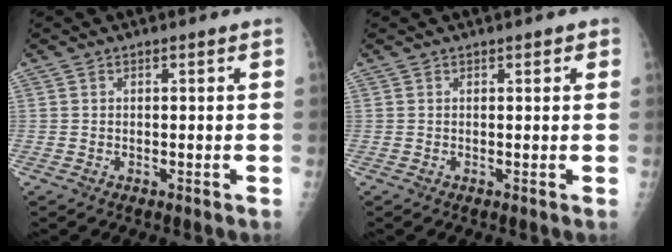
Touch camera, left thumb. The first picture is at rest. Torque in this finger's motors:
{"motor_torque": [-0.37, -0.05, 0.11, 0.20, -0.02]}